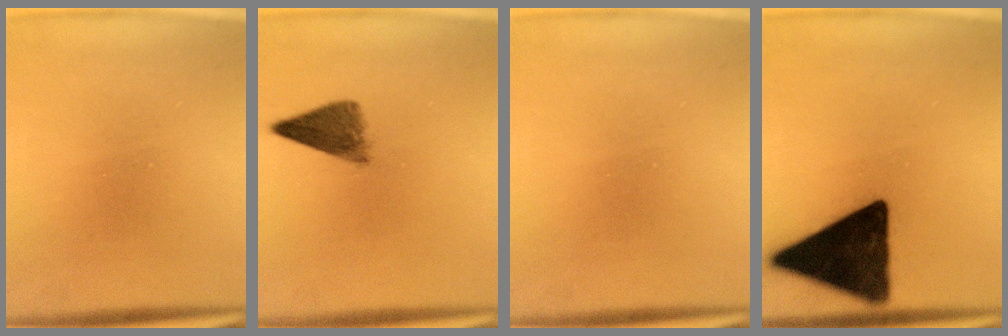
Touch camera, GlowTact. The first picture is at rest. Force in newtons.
{"total": 4.5}
{"total": 0.0}
{"total": 16.9}